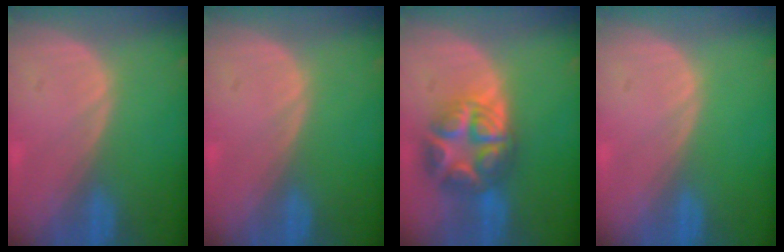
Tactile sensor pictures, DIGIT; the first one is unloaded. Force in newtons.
{"total": 0.0}
{"total": 8.7, "press": 8.7, "slide": 0.5}
{"total": 0.0}